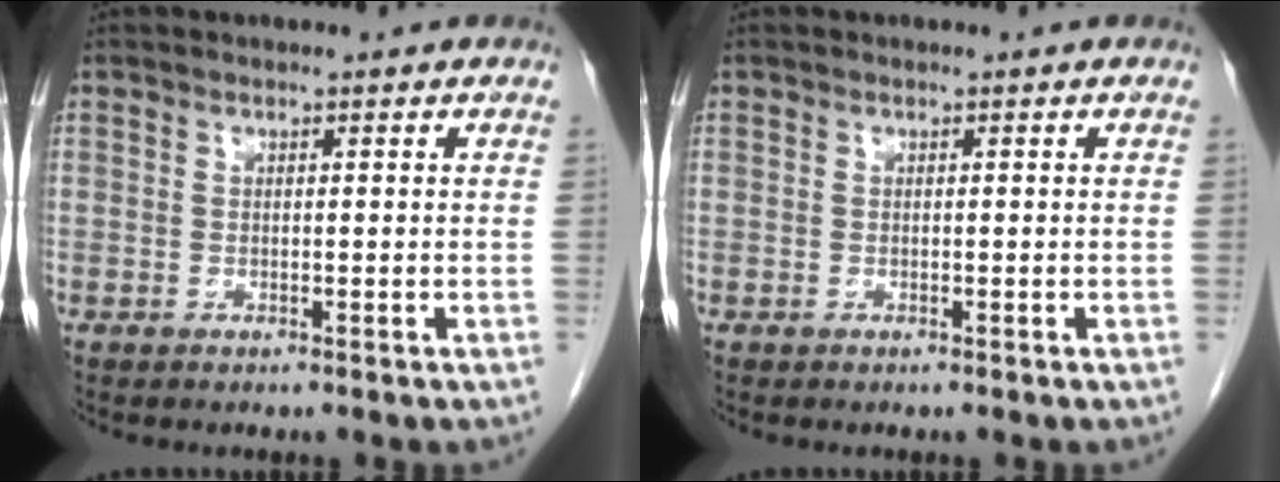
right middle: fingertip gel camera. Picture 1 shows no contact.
{"total": 0.0}